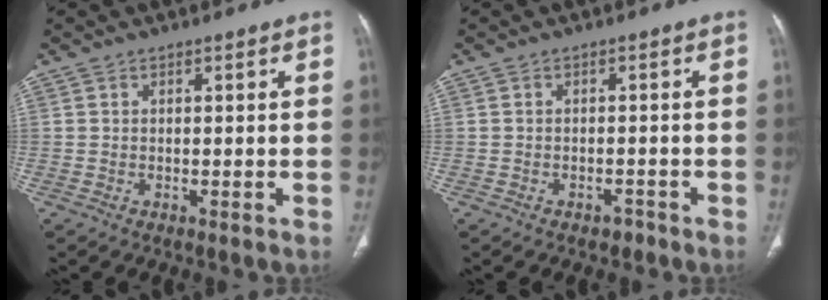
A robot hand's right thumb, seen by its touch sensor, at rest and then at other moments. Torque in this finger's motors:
{"motor_torque": [-0.18, 0.07, -0.23, 0.05, 0.03]}